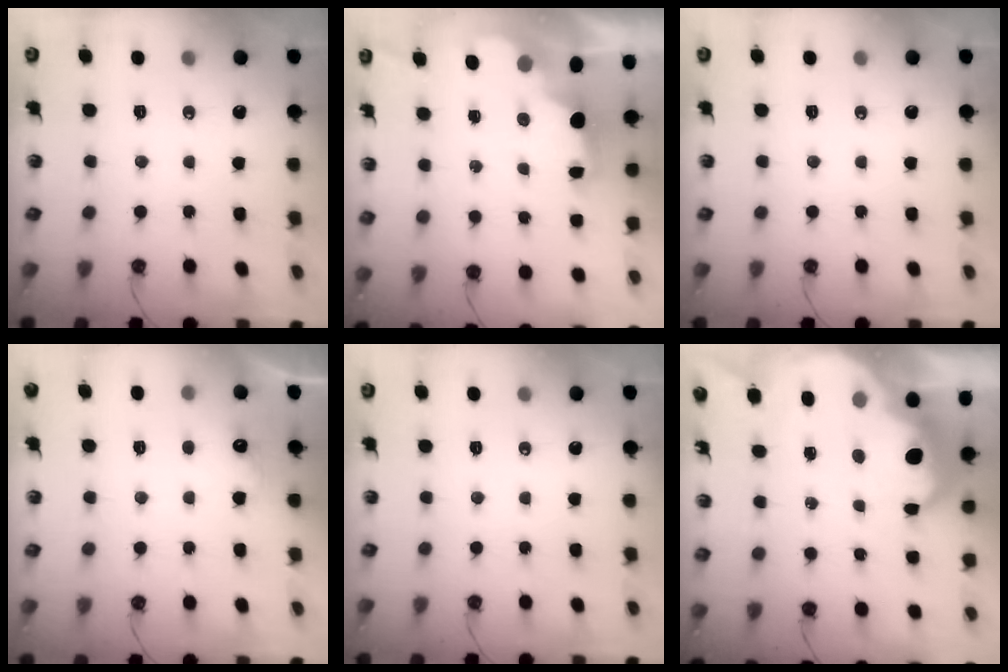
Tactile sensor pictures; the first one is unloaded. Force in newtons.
{"total": 2.4, "press": 2.3, "slide": 0.8}
{"total": 0.0}
{"total": 5.7, "press": 5.5, "slide": 1.3}
{"total": 0.0}
{"total": 10.9, "press": 10.8, "slide": 0.8}